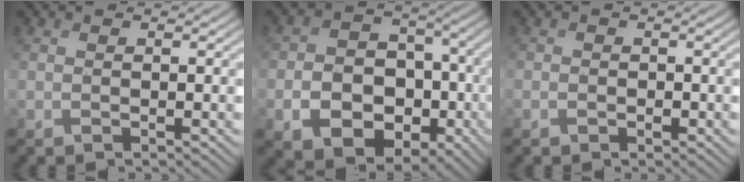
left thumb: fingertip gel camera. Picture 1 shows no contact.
{"total": 11.1, "force": [-4.1, 8.4, 6.0], "torque": [-0.121, -0.031, -0.073]}
{"total": 0.9, "force": [-0.1, 0.8, 0.3], "torque": [-0.001, -0.006, -0.001]}